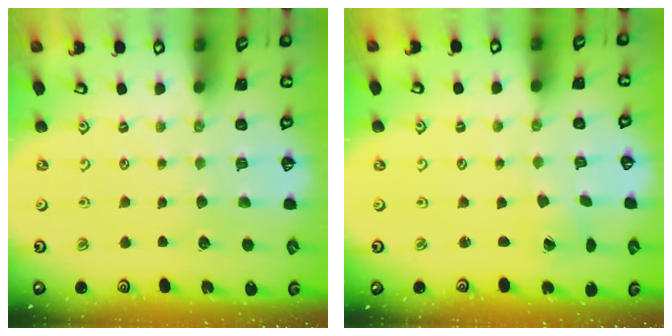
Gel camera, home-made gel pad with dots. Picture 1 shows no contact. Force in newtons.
{"total": 1.1, "press": 1.1, "slide": 0.0}